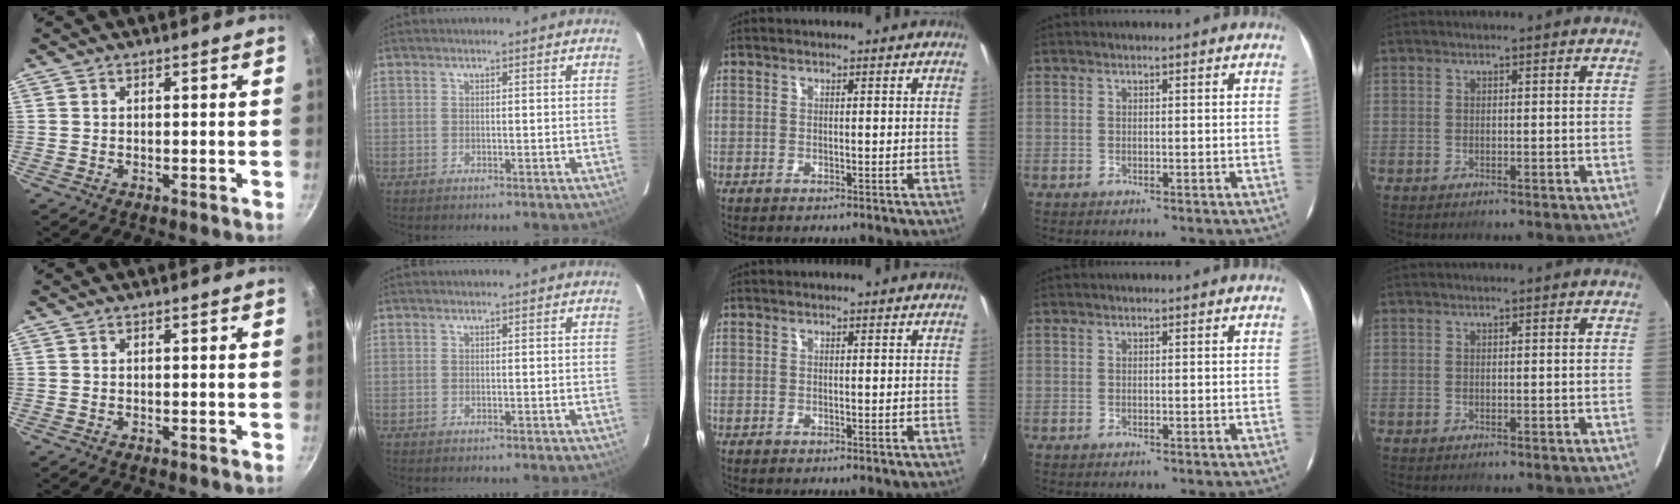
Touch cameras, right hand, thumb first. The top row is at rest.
{}